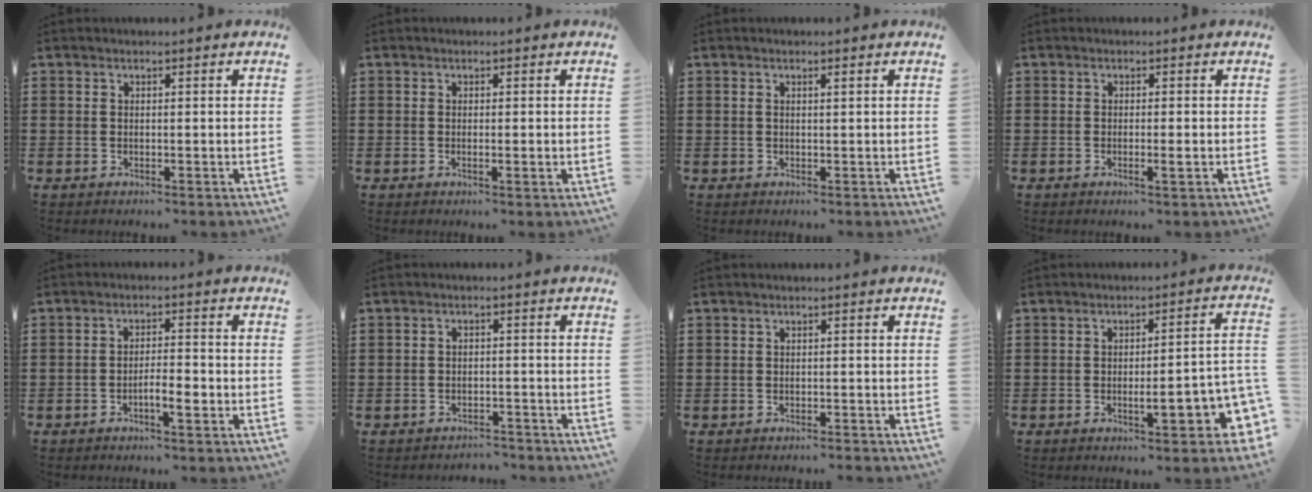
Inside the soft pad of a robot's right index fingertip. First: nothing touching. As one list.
[{"total": 0.7, "force": [-0.1, 0.0, 0.7], "torque": [-0.012, -0.003, 0.000]}, {"total": 0.7, "force": [0.3, 0.1, 0.6], "torque": [-0.013, 0.000, 0.005]}, {"total": 1.5, "force": [-0.5, 0.0, 1.5], "torque": [-0.030, -0.008, -0.010]}, {"total": 3.6, "force": [-1.5, 0.6, 3.2], "torque": [-0.054, 0.003, -0.028]}, {"total": 2.3, "force": [-2.3, 0.4, 0.0], "torque": [-0.008, -0.001, -0.051]}, {"total": 0.6, "force": [-0.6, -0.1, 0.1], "torque": [-0.004, -0.002, -0.012]}, {"total": 6.7, "force": [-2.3, 1.8, 6.0], "torque": [-0.083, -0.009, -0.039]}]